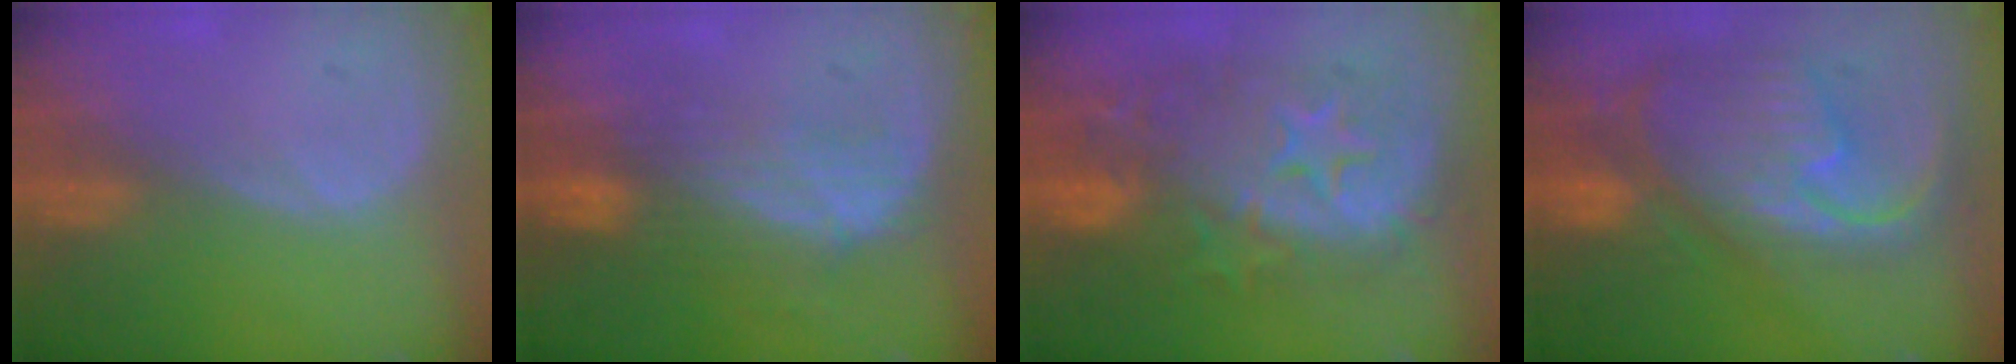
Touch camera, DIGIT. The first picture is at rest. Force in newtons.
{"total": 7.6, "press": 6.9, "slide": 3.1}
{"total": 12.3, "press": 12.2, "slide": 1.1}
{"total": 12.3, "press": 10.6, "slide": 6.2}